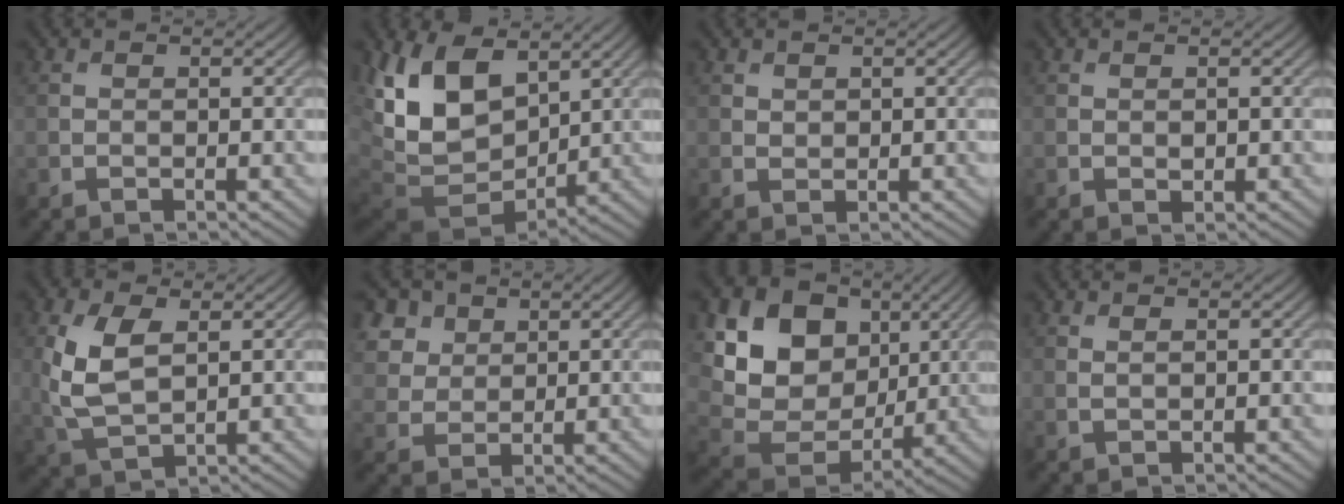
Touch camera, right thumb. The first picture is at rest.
{"total": 15.4, "force": [3.7, 10.3, 10.7], "torque": [-0.246, -0.017, 0.088]}
{"total": 0.8, "force": [0.6, 0.5, 0.2], "torque": [-0.006, -0.003, 0.015]}
{"total": 0.5, "force": [0.1, 0.3, 0.4], "torque": [-0.006, -0.001, 0.003]}
{"total": 7.6, "force": [1.4, 4.2, 6.3], "torque": [-0.159, 0.002, 0.028]}
{"total": 5.6, "force": [2.9, 4.3, 2.2], "torque": [-0.072, -0.001, 0.057]}
{"total": 16.3, "force": [5.6, 12.5, 8.9], "torque": [-0.237, 0.041, 0.128]}
{"total": 0.6, "force": [0.4, 0.1, 0.4], "torque": [-0.010, -0.001, 0.008]}